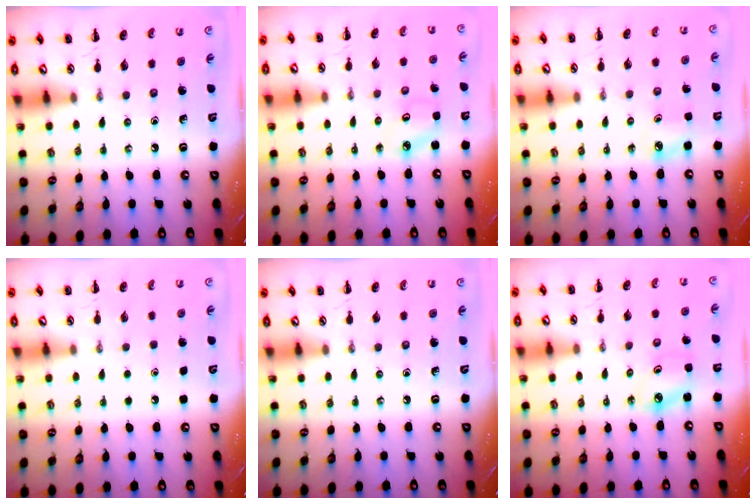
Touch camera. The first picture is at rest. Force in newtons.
{"total": 2.8, "press": 2.7, "slide": 0.6}
{"total": 4.1, "press": 4.0, "slide": 1.0}
{"total": 1.8, "press": 1.7, "slide": 0.1}
{"total": 0.0}
{"total": 4.0, "press": 3.9, "slide": 0.8}